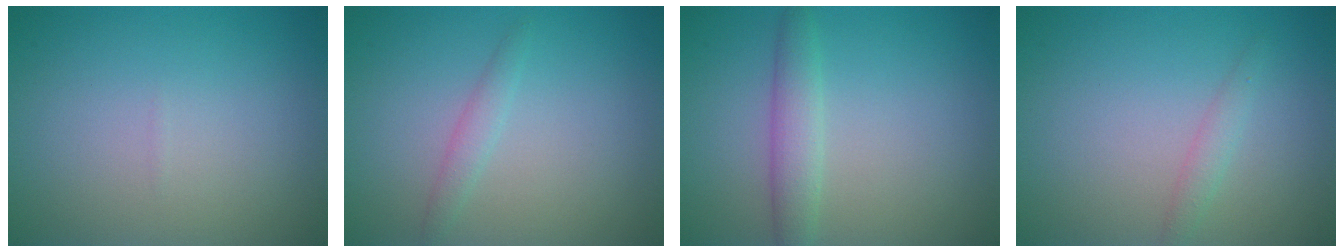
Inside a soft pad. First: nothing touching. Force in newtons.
{"total": 1.2, "press": 1.2, "slide": 0.1}
{"total": 2.5, "press": 2.5, "slide": 0.0}
{"total": 1.2, "press": 1.2, "slide": 0.1}